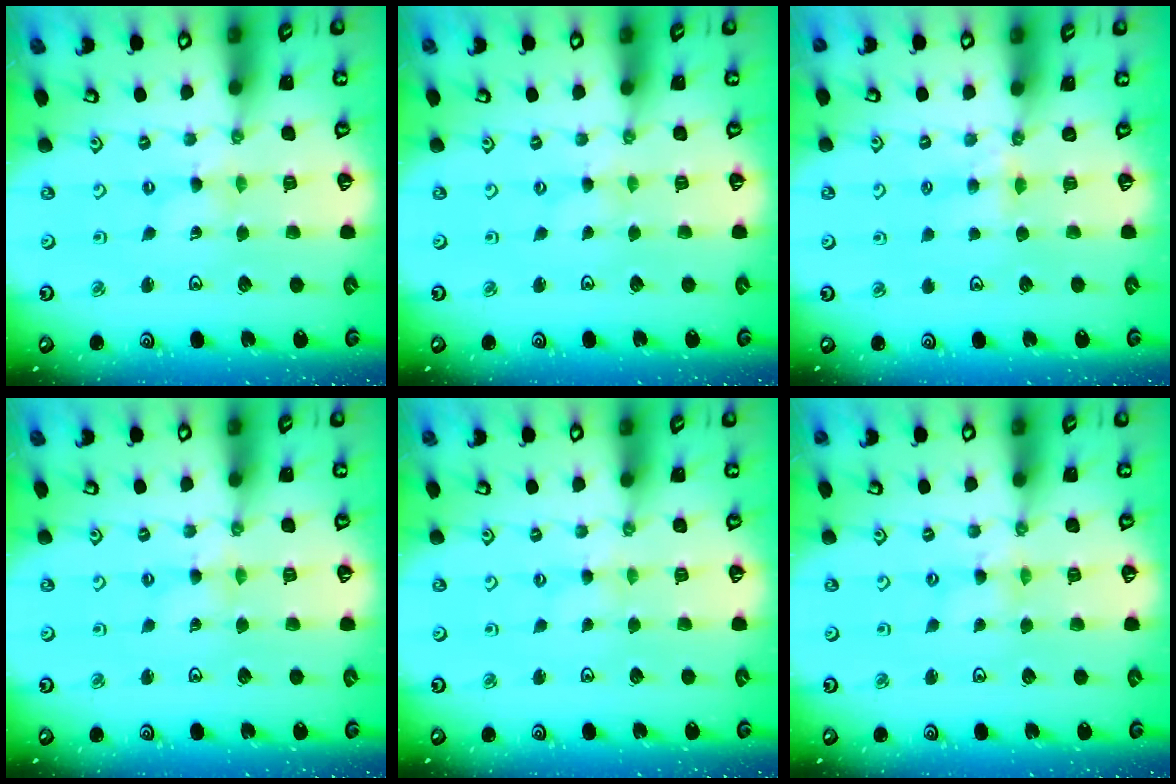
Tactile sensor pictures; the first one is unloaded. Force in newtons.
{"total": 0.0}
{"total": 5.2, "press": 5.1, "slide": 0.7}
{"total": 1.1, "press": 1.1, "slide": 0.3}
{"total": 0.8, "press": 0.7, "slide": 0.2}
{"total": 1.4, "press": 1.4, "slide": 0.2}